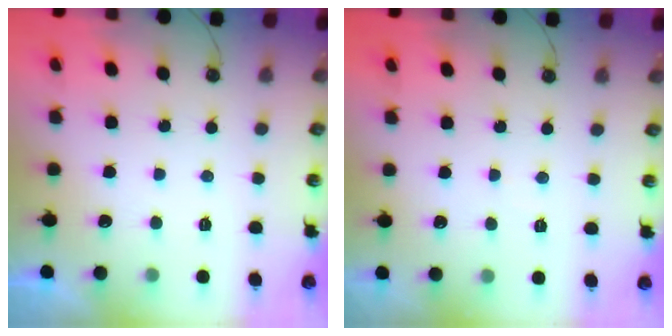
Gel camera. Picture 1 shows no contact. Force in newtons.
{"total": 1.9, "press": 1.9, "slide": 0.4}